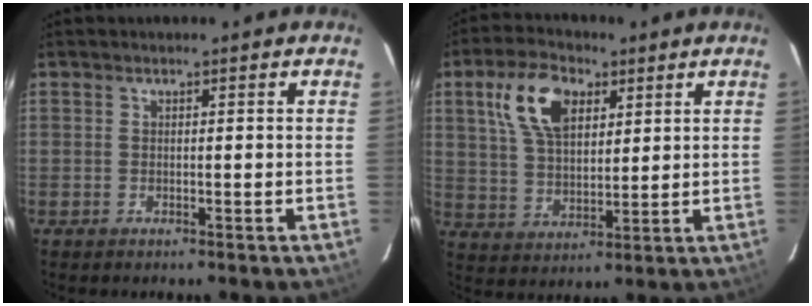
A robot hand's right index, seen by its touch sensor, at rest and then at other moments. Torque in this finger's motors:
{"motor_torque": [0.37, 0.23, 0.27, 0.11]}